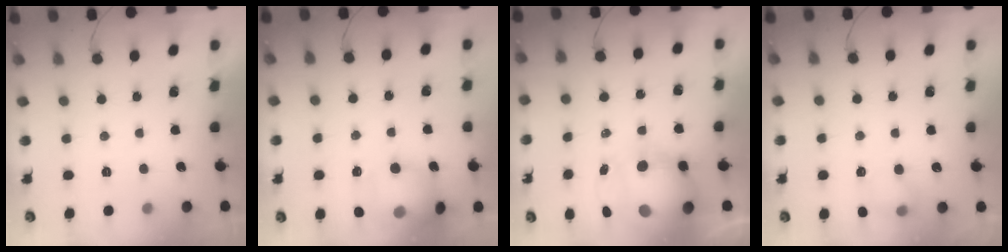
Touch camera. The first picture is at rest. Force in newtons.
{"total": 14.9, "press": 14.6, "slide": 3.1}
{"total": 12.8, "press": 12.5, "slide": 3.1}
{"total": 6.3, "press": 6.1, "slide": 1.6}